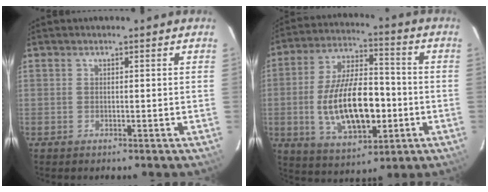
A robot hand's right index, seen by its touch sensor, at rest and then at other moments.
{"total": 17.9, "force": [-3.3, 8.5, 15.4], "torque": [-0.298, 0.002, -0.040]}